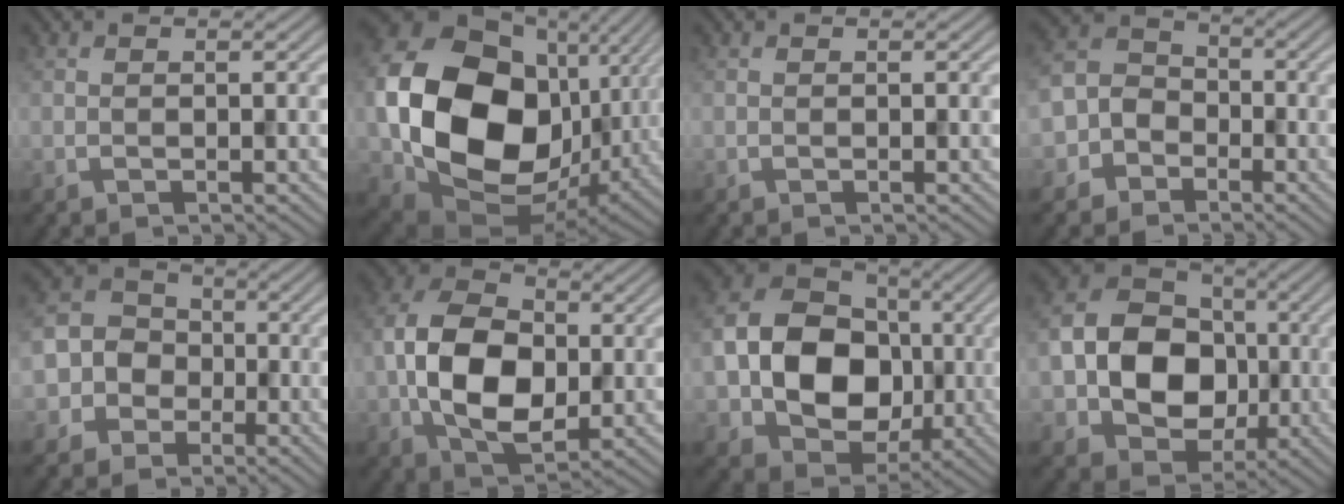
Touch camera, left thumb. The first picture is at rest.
{"total": 20.0, "force": [0.5, 15.4, 12.8], "torque": [-0.304, -0.050, 0.024]}
{"total": 0.0}
{"total": 5.8, "force": [-2.9, 4.6, 2.0], "torque": [-0.044, 0.006, -0.081]}
{"total": 9.2, "force": [-2.2, 8.3, 3.1], "torque": [-0.099, 0.008, -0.078]}
{"total": 11.9, "force": [-1.0, 7.8, 9.0], "torque": [-0.196, 0.004, -0.027]}
{"total": 14.7, "force": [-1.5, 11.3, 9.3], "torque": [-0.195, -0.006, -0.030]}
{"total": 13.4, "force": [-1.6, 10.4, 8.3], "torque": [-0.178, -0.005, -0.040]}